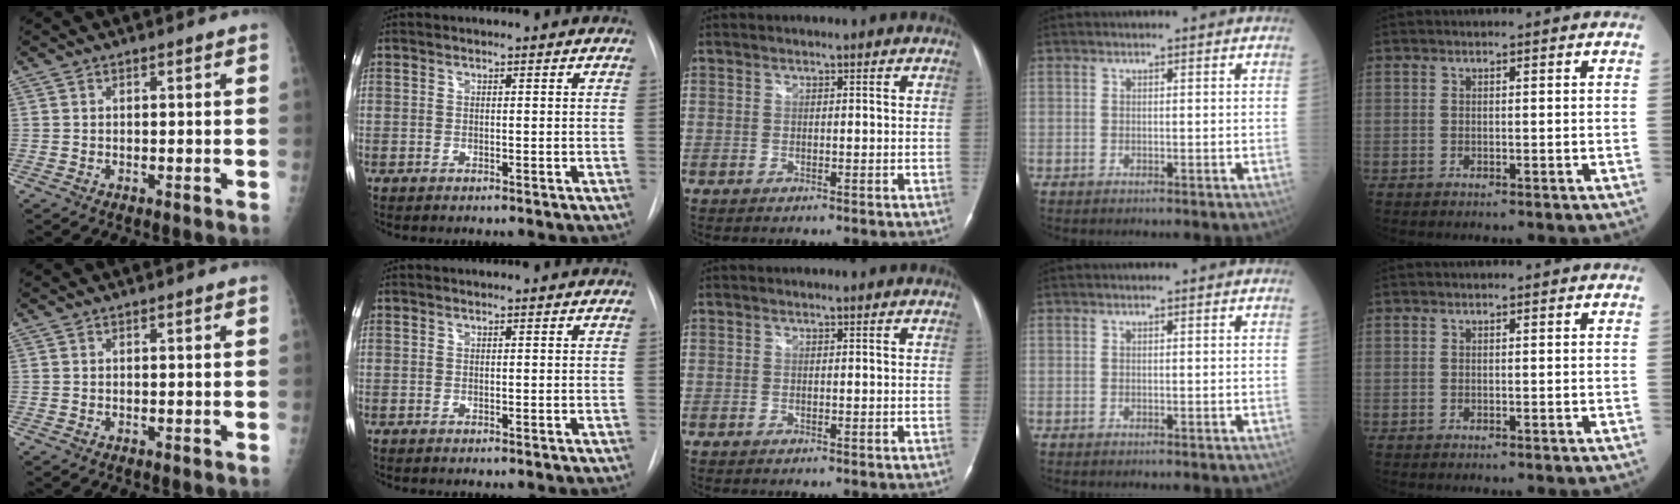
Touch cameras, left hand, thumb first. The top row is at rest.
{}